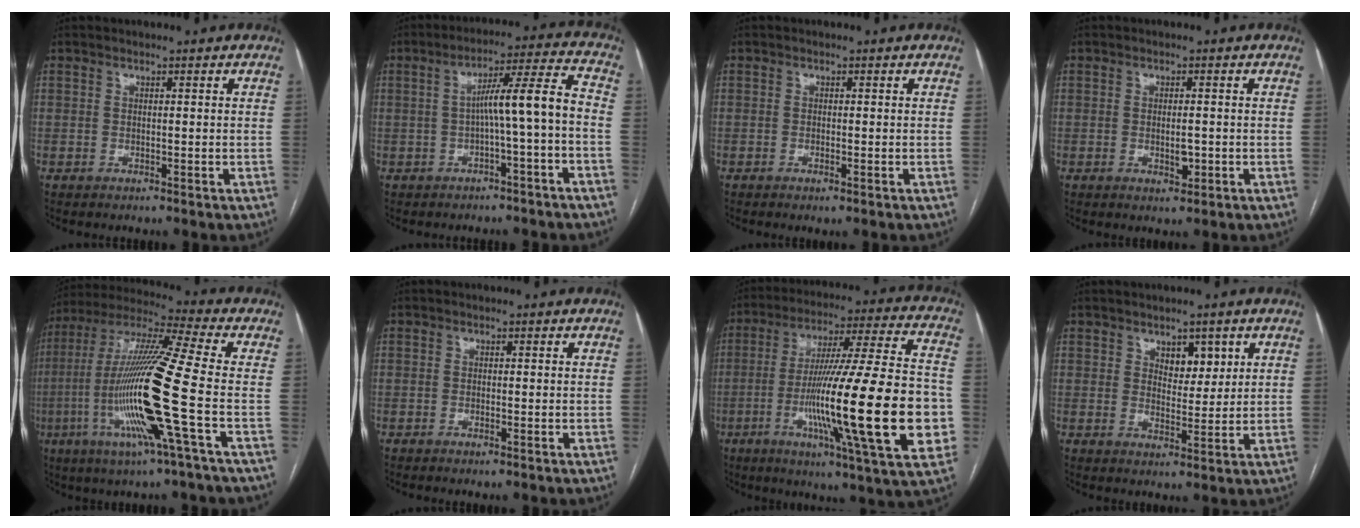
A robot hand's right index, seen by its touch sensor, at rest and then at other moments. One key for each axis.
{"total": 8.4, "fx": -1.7, "fy": -0.3, "fz": 8.3, "tx": -0.127, "ty": 0.031, "tz": -0.022}
{"total": 1.0, "fx": -0.5, "fy": 0.1, "fz": 0.9, "tx": -0.014, "ty": -0.002, "tz": -0.007}
{"total": 2.4, "fx": -0.4, "fy": 1.0, "fz": 2.1, "tx": -0.037, "ty": -0.002, "tz": -0.002}
{"total": 19.0, "fx": -4.6, "fy": -0.9, "fz": 18.4, "tx": -0.377, "ty": -0.015, "tz": -0.101}
{"total": 0.8, "fx": -0.5, "fy": 0.1, "fz": 0.7, "tx": -0.012, "ty": -0.001, "tz": -0.006}
{"total": 28.4, "fx": -5.8, "fy": 1.7, "fz": 27.8, "tx": -0.414, "ty": -0.019, "tz": -0.101}
{"total": 4.3, "fx": 2.2, "fy": 2.5, "fz": 2.8, "tx": -0.037, "ty": 0.000, "tz": 0.037}